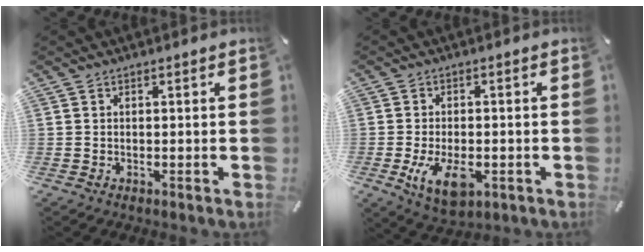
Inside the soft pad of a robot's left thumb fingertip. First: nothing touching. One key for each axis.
{"total": 8.8, "fx": -2.6, "fy": 4.9, "fz": 6.8, "tx": -0.136, "ty": -0.009, "tz": -0.049}